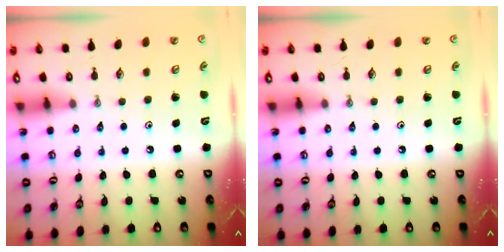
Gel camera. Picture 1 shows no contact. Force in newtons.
{"total": 0.0}